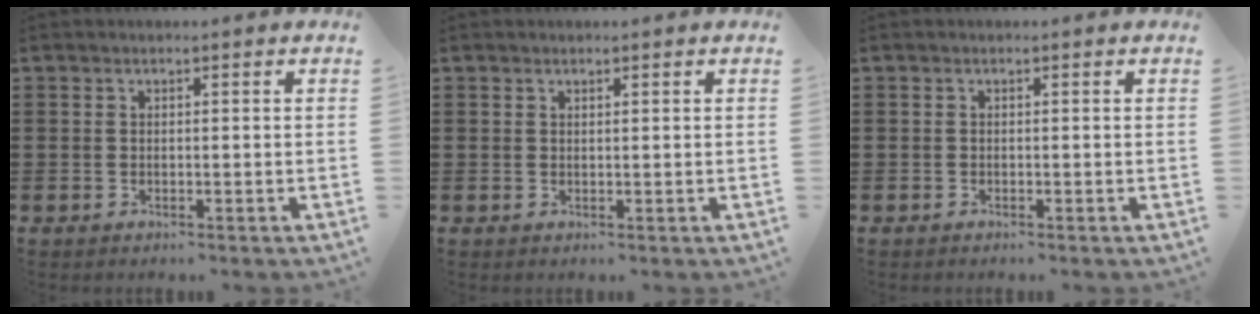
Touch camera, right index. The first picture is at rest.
{"total": 0.6, "force": [0.5, 0.4, 0.1], "torque": [-0.003, 0.002, 0.011]}
{"total": 0.0}